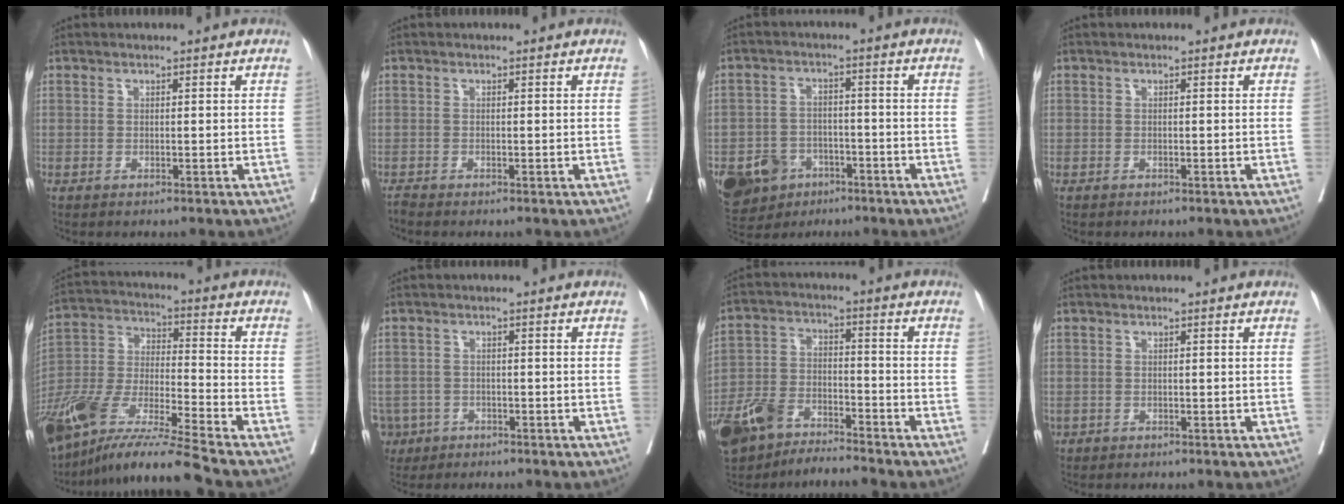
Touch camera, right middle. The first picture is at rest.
{"total": 0.6, "force": [-0.5, -0.2, 0.0], "torque": [-0.008, -0.007, -0.014]}
{"total": 11.0, "force": [-6.0, 8.1, 4.3], "torque": [-0.097, 0.003, -0.094]}
{"total": 0.0}
{"total": 19.0, "force": [-15.1, 0.0, 11.4], "torque": [-0.263, -0.034, -0.290]}
{"total": 6.2, "force": [-3.4, 5.1, 0.9], "torque": [-0.033, 0.003, -0.054]}
{"total": 11.4, "force": [-9.2, 4.1, 5.4], "torque": [-0.111, -0.002, -0.171]}
{"total": 0.5, "force": [-0.2, 0.5, 0.1], "torque": [-0.008, 0.002, -0.001]}